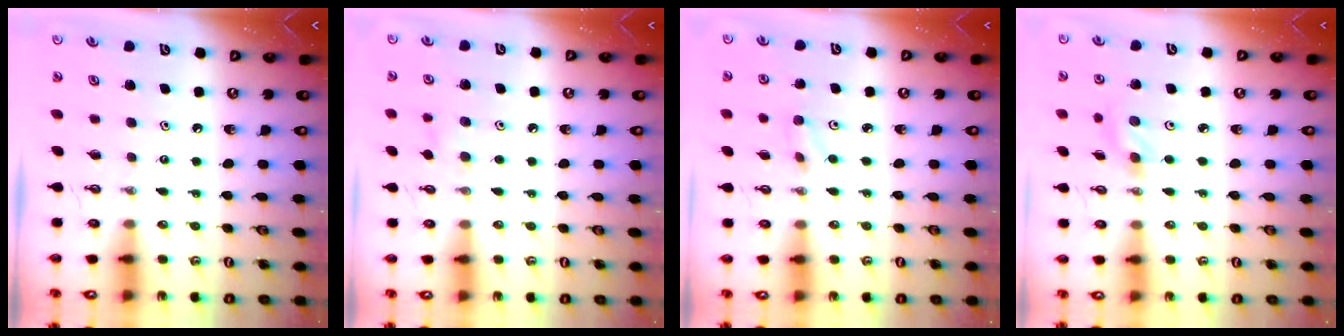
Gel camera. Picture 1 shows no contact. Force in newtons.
{"total": 5.3, "press": 5.1, "slide": 1.4}
{"total": 2.5, "press": 2.4, "slide": 0.7}
{"total": 3.9, "press": 3.6, "slide": 1.5}